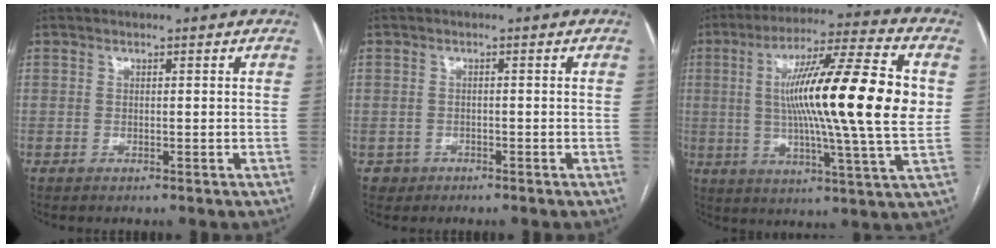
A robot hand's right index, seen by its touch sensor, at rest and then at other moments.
{"total": 2.0, "force": [-1.0, 1.7, -0.3], "torque": [0.004, 0.010, -0.019]}
{"total": 21.5, "force": [2.3, 0.4, 21.4], "torque": [-0.346, 0.004, 0.020]}